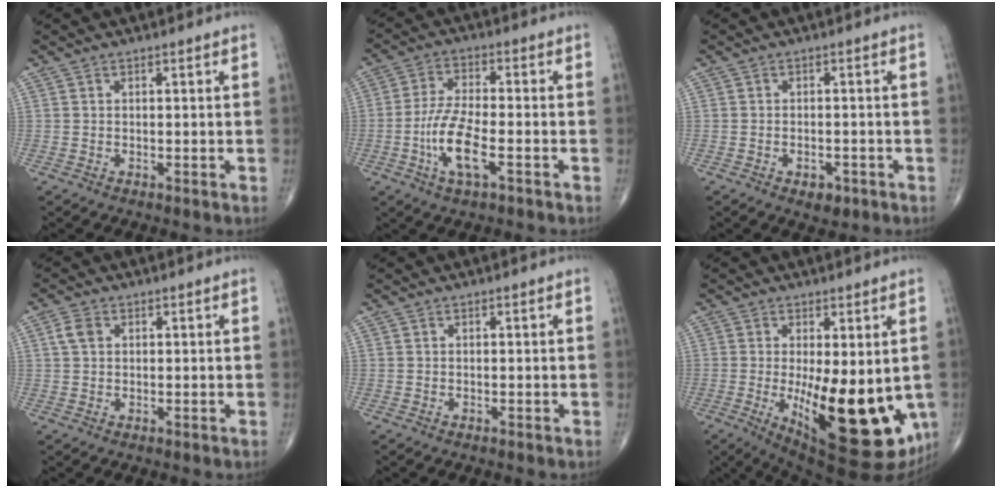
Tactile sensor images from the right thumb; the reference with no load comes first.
{"total": 9.3, "force": [-3.2, 2.9, 8.2], "torque": [-0.174, 0.013, -0.063]}
{"total": 3.1, "force": [-1.6, 1.8, 2.0], "torque": [-0.020, 0.004, -0.018]}
{"total": 2.8, "force": [0.8, 2.0, 1.7], "torque": [-0.035, 0.006, 0.015]}
{"total": 0.0}
{"total": 19.5, "force": [-3.1, 7.3, 17.8], "torque": [-0.223, -0.035, -0.019]}